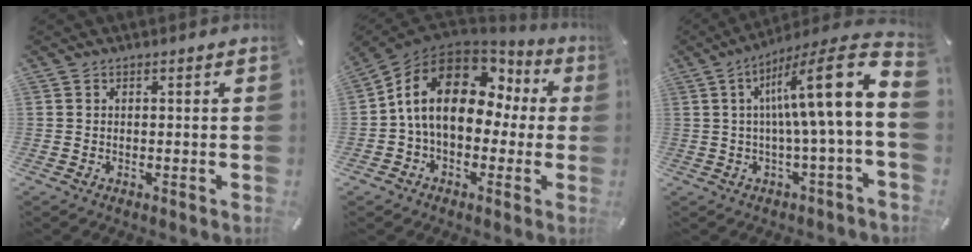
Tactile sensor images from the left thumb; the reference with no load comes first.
{"total": 18.1, "force": [3.8, 12.4, 12.6], "torque": [-0.242, -0.007, 0.062]}
{"total": 17.7, "force": [4.2, 1.9, 17.0], "torque": [-0.271, -0.035, 0.050]}